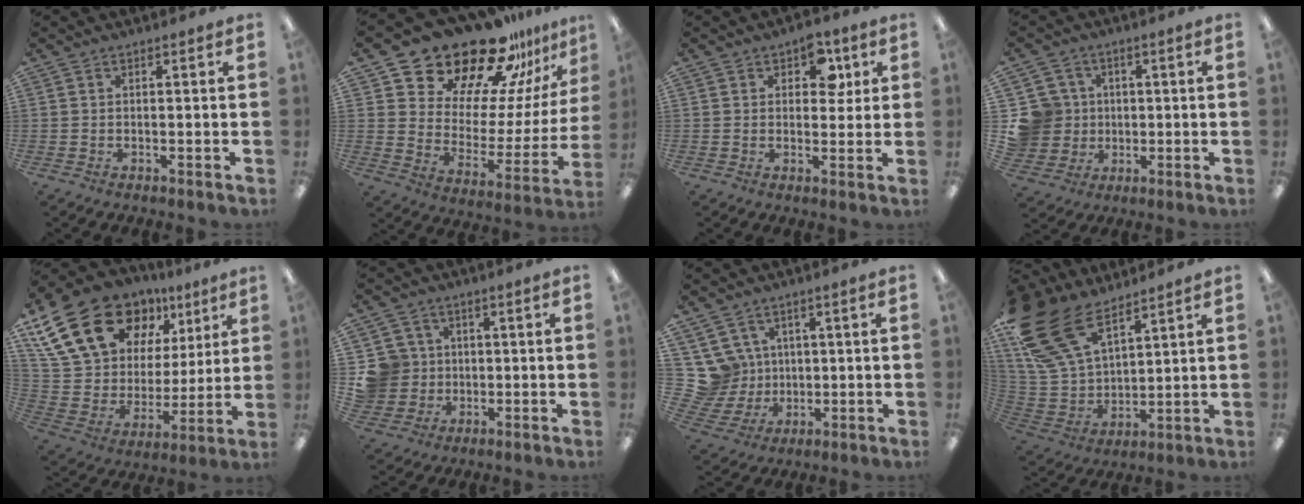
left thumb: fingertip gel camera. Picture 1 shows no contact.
{"total": 24.0, "force": [20.4, 9.9, 8.1], "torque": [-0.131, -0.160, 0.362]}
{"total": 7.3, "force": [3.2, 4.9, 4.3], "torque": [-0.048, -0.001, 0.051]}
{"total": 10.4, "force": [0.9, 10.2, 2.1], "torque": [-0.072, 0.008, 0.027]}
{"total": 25.2, "force": [14.7, 15.6, 13.2], "torque": [-0.255, -0.069, 0.281]}
{"total": 9.3, "force": [1.1, 9.1, 1.7], "torque": [-0.065, 0.009, 0.031]}
{"total": 10.3, "force": [3.2, 9.6, 2.1], "torque": [-0.089, -0.017, 0.071]}
{"total": 24.2, "force": [15.0, 13.2, 13.7], "torque": [-0.313, -0.075, 0.276]}